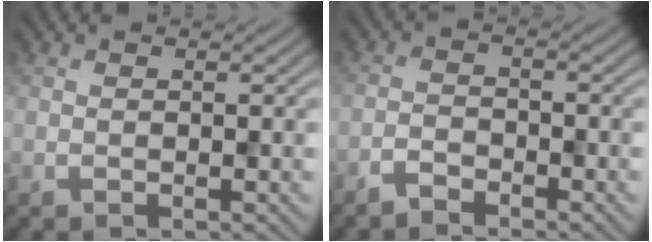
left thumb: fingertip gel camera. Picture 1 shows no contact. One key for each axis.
{"total": 2.4, "fx": -2.1, "fy": 0.7, "fz": 0.9, "tx": -0.017, "ty": 0.002, "tz": -0.050}